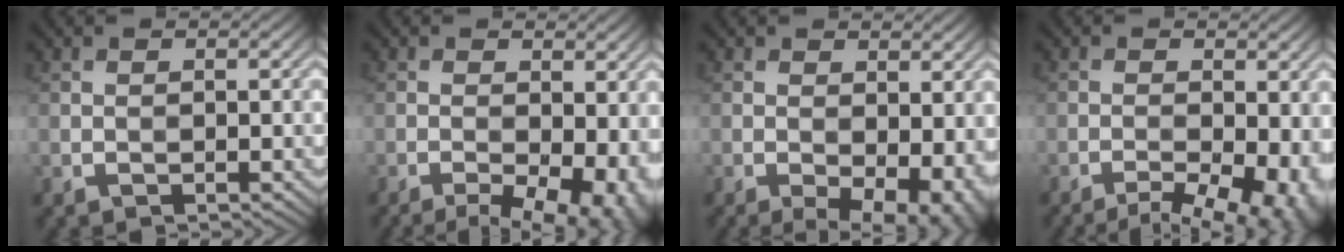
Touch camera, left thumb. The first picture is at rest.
{"total": 10.4, "force": [-3.9, 4.6, 8.5], "torque": [-0.114, -0.020, -0.041]}
{"total": 7.5, "force": [-1.9, 3.9, 6.1], "torque": [-0.080, -0.015, -0.022]}
{"total": 10.6, "force": [-5.7, 4.0, 7.9], "torque": [-0.096, -0.013, -0.063]}